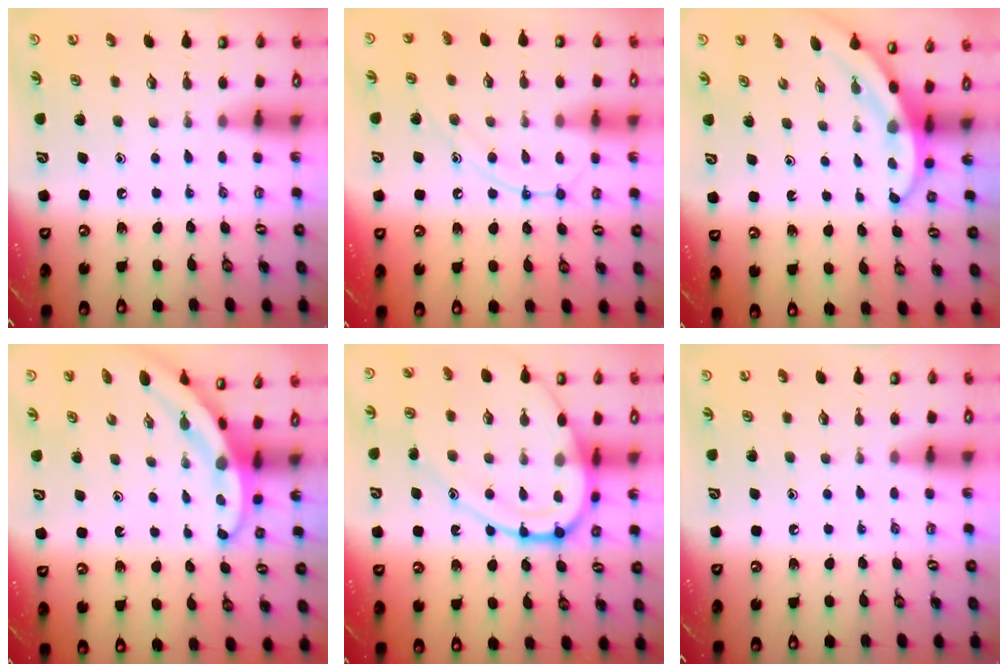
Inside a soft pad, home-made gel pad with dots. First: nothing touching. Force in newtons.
{"total": 9.9, "press": 9.9, "slide": 0.4}
{"total": 3.0, "press": 3.0, "slide": 0.1}
{"total": 3.5, "press": 3.5, "slide": 0.2}
{"total": 15.5, "press": 15.4, "slide": 1.1}
{"total": 0.0}